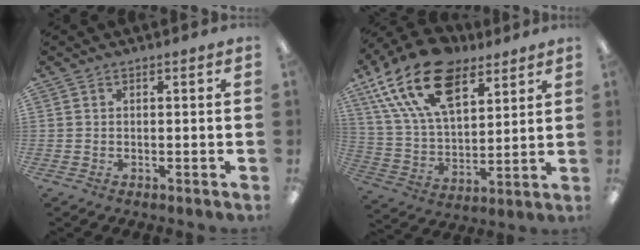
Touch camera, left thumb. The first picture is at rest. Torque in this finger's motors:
{"motor_torque": [0.52, 0.62, 1.57, -1.20, 0.59]}